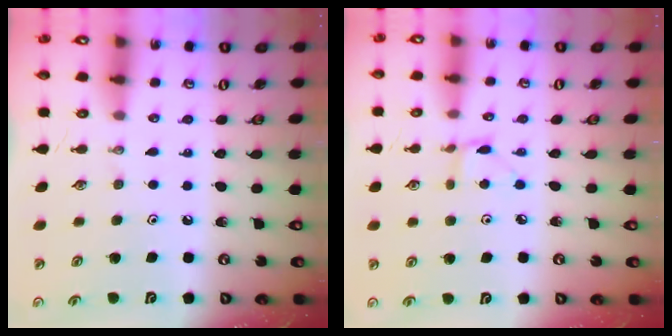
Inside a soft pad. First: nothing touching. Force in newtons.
{"total": 3.4, "press": 3.4, "slide": 0.5}